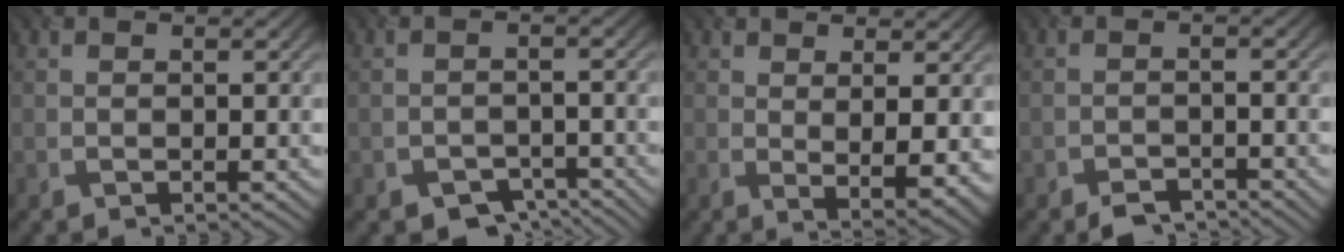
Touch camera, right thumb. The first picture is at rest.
{"total": 4.1, "force": [-3.0, 2.1, 1.6], "torque": [-0.022, -0.008, -0.047]}
{"total": 4.3, "force": [1.1, 1.1, 4.1], "torque": [-0.070, -0.012, 0.026]}
{"total": 3.1, "force": [-2.6, 1.1, 1.3], "torque": [-0.021, 0.000, -0.047]}